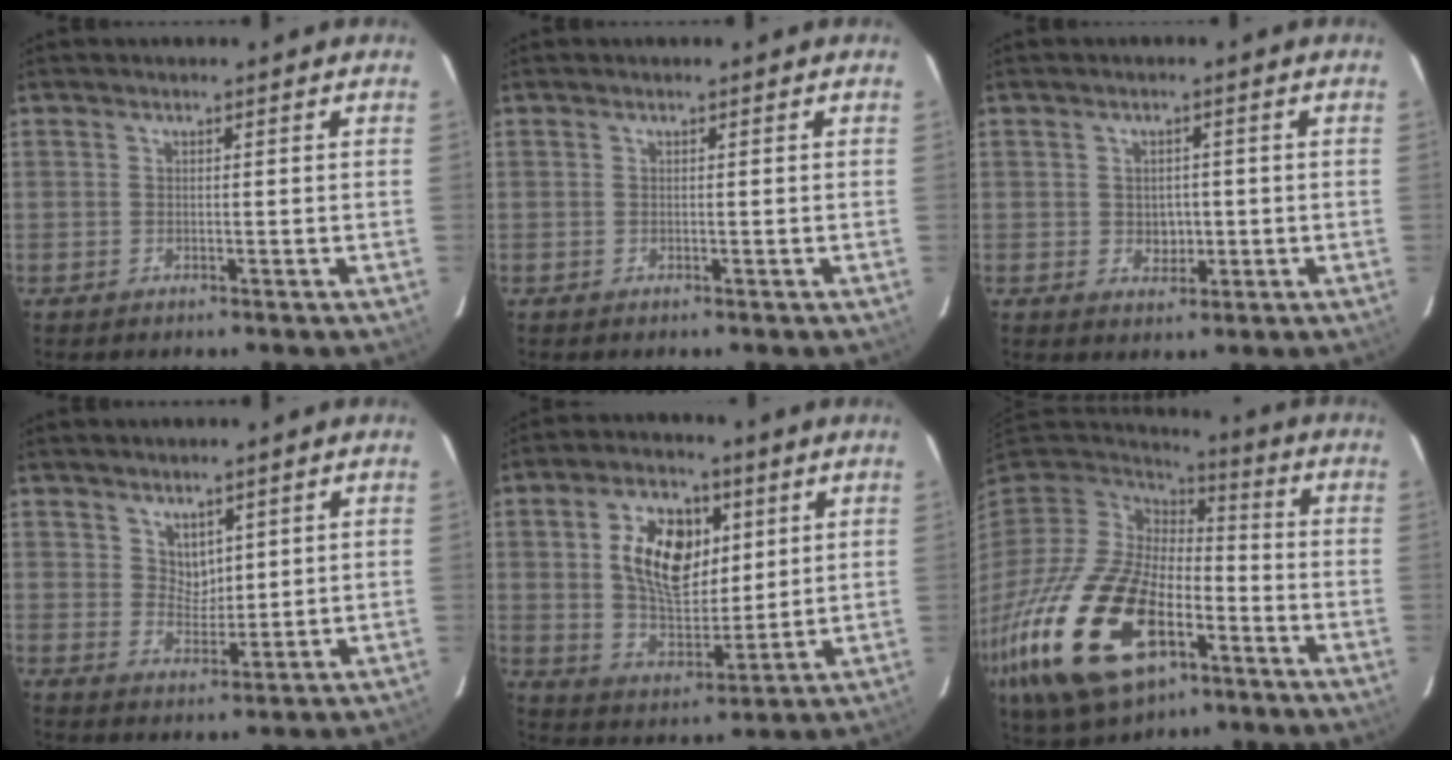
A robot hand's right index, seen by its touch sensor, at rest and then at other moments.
{"total": 0.0}
{"total": 3.5, "force": [-0.3, 3.1, 1.7], "torque": [-0.028, 0.004, 0.002]}
{"total": 3.8, "force": [2.4, 2.7, 1.2], "torque": [-0.011, 0.002, 0.048]}
{"total": 14.1, "force": [4.0, 8.3, 10.6], "torque": [-0.186, 0.015, 0.078]}
{"total": 29.5, "force": [-12.4, 16.5, 21.1], "torque": [-0.480, -0.050, -0.209]}